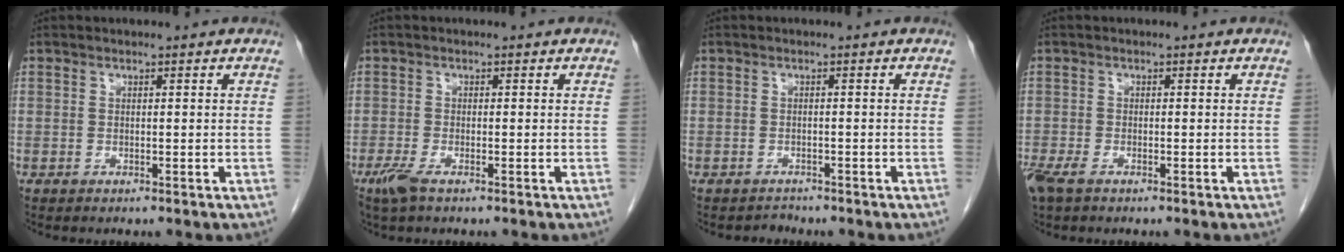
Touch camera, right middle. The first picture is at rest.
{"total": 2.7, "force": [-1.8, 0.6, 1.9], "torque": [-0.048, -0.007, -0.036]}
{"total": 1.2, "force": [-1.0, 0.3, -0.5], "torque": [0.005, -0.005, -0.017]}
{"total": 3.6, "force": [-2.4, 1.4, 2.3], "torque": [-0.056, -0.010, -0.043]}